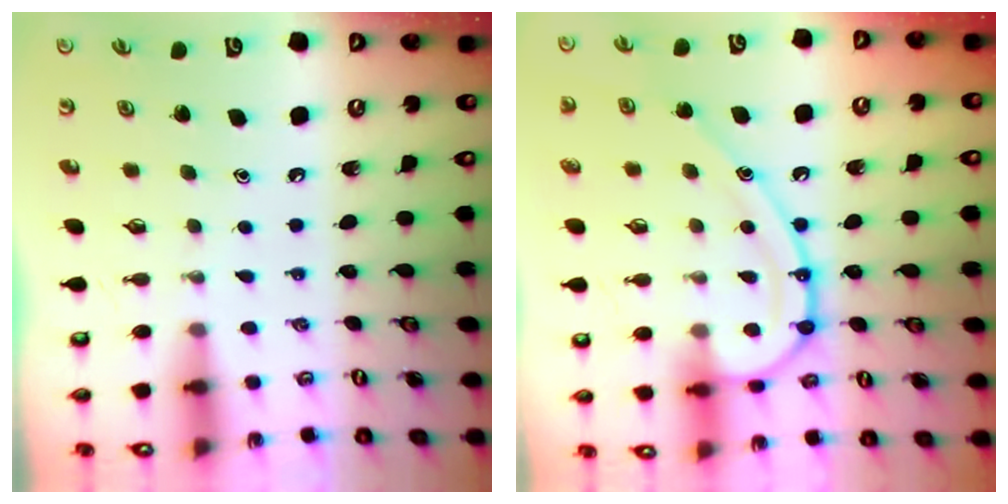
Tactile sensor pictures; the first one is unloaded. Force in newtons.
{"total": 15.7, "press": 15.7, "slide": 1.4}